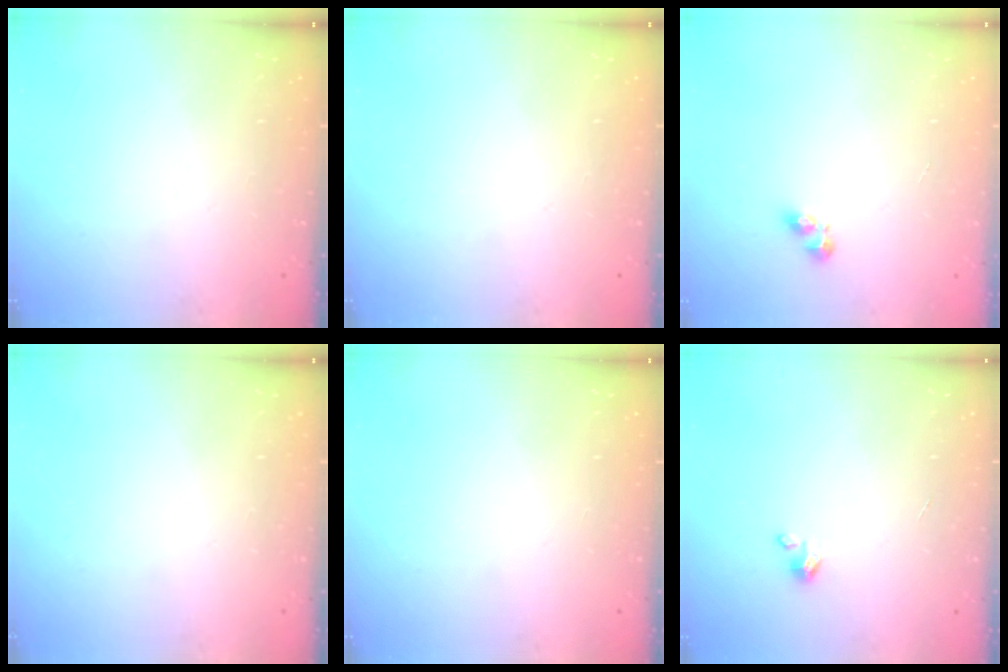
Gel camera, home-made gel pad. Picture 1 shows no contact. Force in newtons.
{"total": 0.0}
{"total": 5.0, "press": 5.0, "slide": 0.6}
{"total": 0.0}
{"total": 0.0}
{"total": 2.0, "press": 1.9, "slide": 0.3}